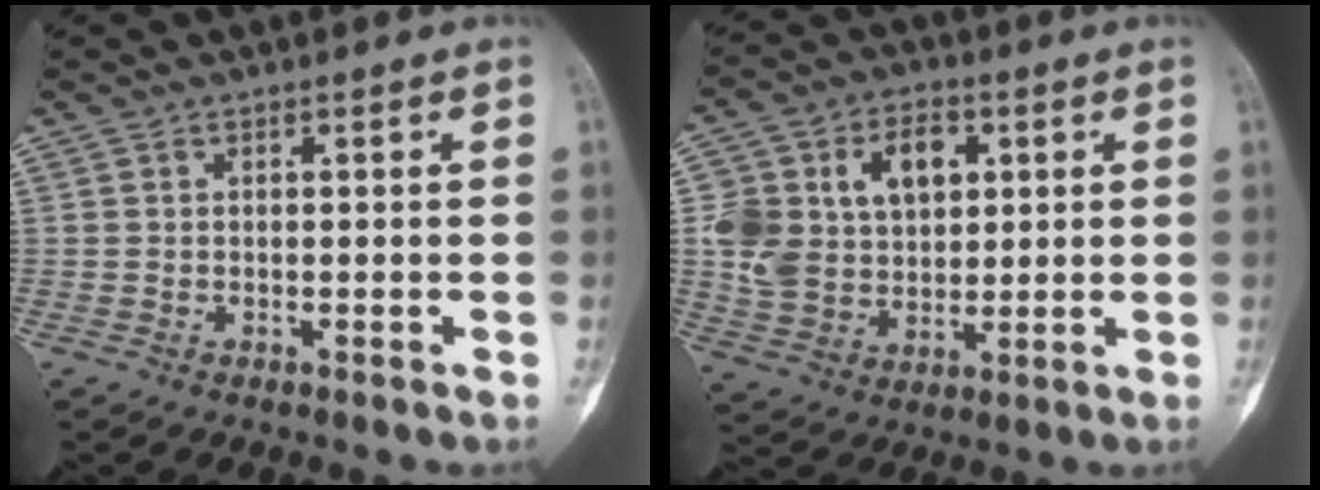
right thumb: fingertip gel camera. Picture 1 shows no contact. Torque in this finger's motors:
{"motor_torque": [0.70, 0.76, 0.70, 0.13, 0.00]}